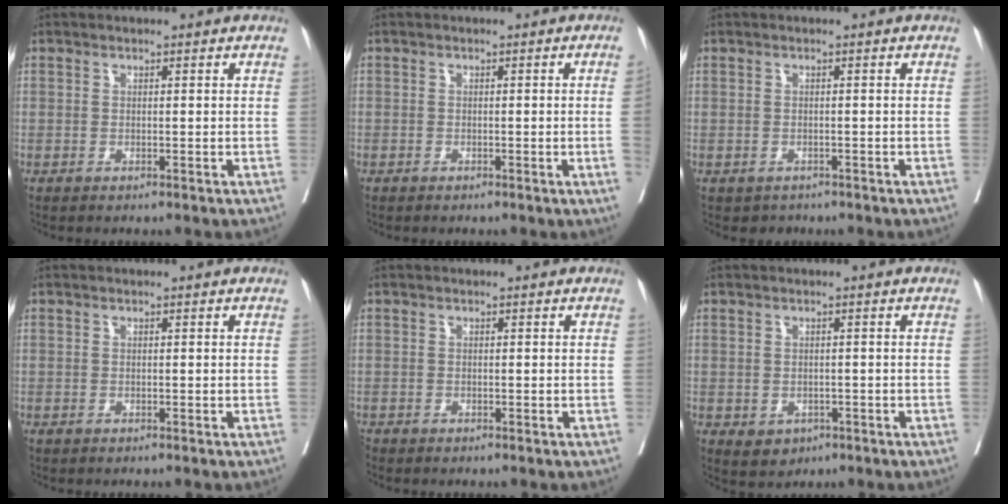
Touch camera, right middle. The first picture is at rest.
{"total": 1.2, "force": [-0.2, -0.4, 1.2], "torque": [-0.015, -0.002, -0.002]}
{"total": 1.7, "force": [-1.2, 1.1, 0.0], "torque": [-0.007, 0.001, -0.017]}
{"total": 0.0}
{"total": 0.7, "force": [-0.7, 0.2, 0.1], "torque": [-0.010, -0.003, -0.017]}
{"total": 2.7, "force": [-1.1, 2.2, 1.2], "torque": [-0.014, 0.001, -0.004]}